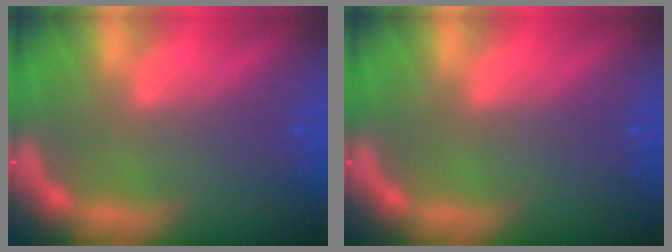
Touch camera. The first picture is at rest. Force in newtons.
{"total": 0.0}